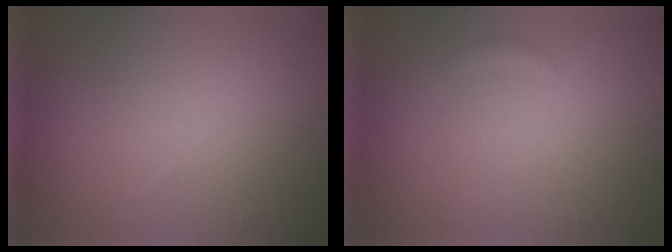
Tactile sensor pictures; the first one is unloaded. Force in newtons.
{"total": 0.7, "press": 0.7, "slide": 0.1}